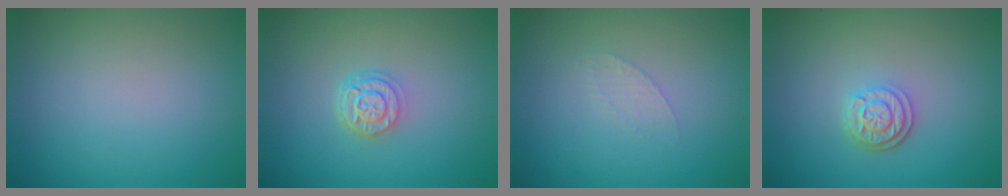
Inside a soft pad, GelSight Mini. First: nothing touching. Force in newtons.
{"total": 2.5, "press": 2.0, "slide": 1.5}
{"total": 1.0, "press": 1.0, "slide": 0.1}
{"total": 2.8, "press": 2.3, "slide": 1.6}